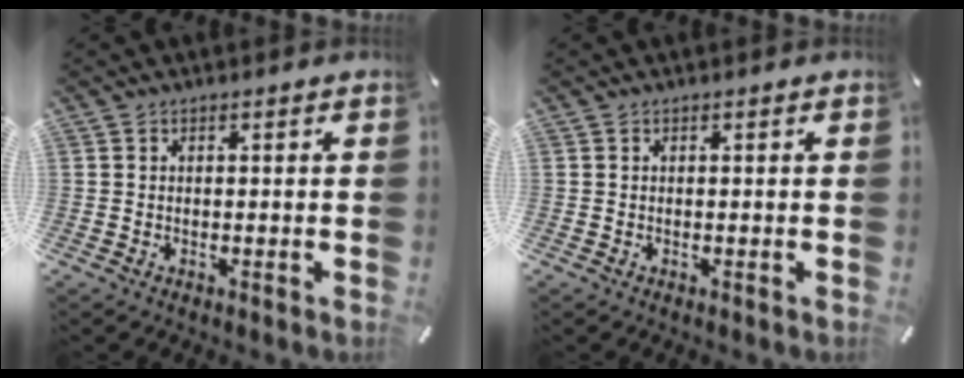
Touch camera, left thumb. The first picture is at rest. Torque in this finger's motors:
{"motor_torque": [0.00, 0.00, 0.00, 0.00, 0.00]}